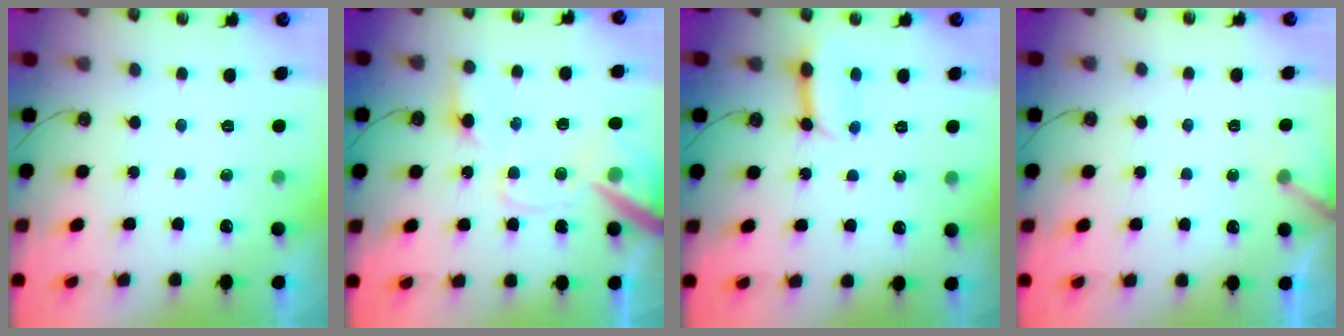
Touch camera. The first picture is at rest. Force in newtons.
{"total": 14.8, "press": 14.6, "slide": 2.3}
{"total": 7.5, "press": 7.5, "slide": 0.9}
{"total": 2.8, "press": 2.8, "slide": 0.2}